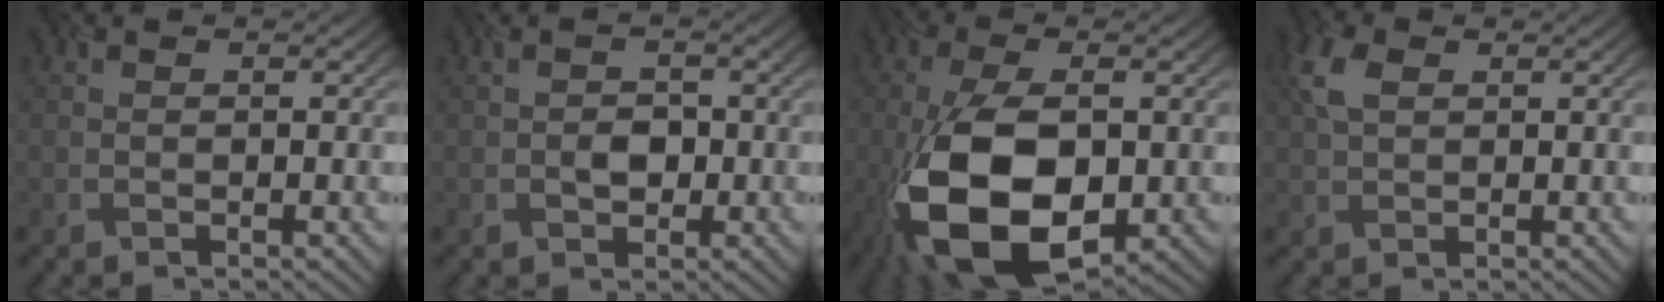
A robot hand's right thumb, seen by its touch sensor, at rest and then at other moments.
{"total": 1.8, "force": [-0.4, 1.4, 1.0], "torque": [-0.024, -0.002, -0.006]}
{"total": 15.1, "force": [-4.2, 7.9, 12.2], "torque": [-0.265, -0.021, -0.074]}
{"total": 2.8, "force": [1.1, 1.7, 1.9], "torque": [-0.057, 0.007, 0.022]}